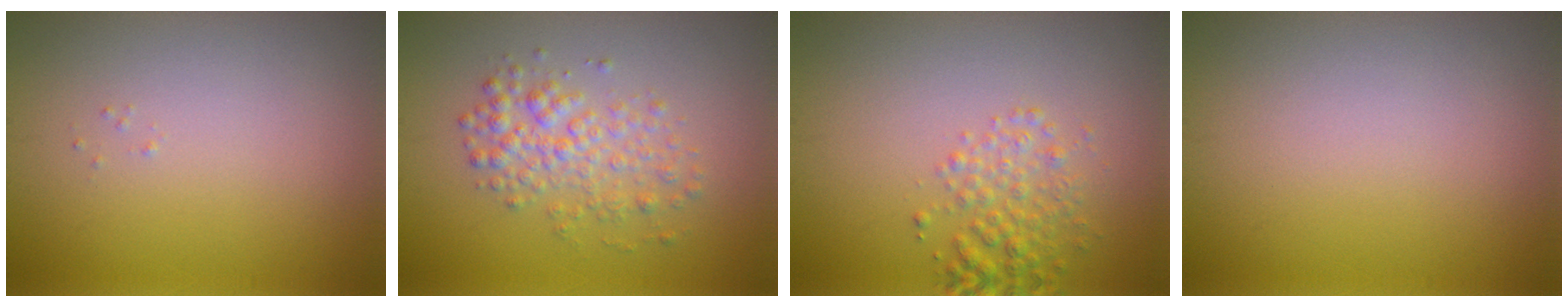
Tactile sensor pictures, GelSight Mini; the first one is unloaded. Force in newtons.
{"total": 3.2, "press": 3.2, "slide": 0.1}
{"total": 2.6, "press": 2.6, "slide": 0.1}
{"total": 0.0}